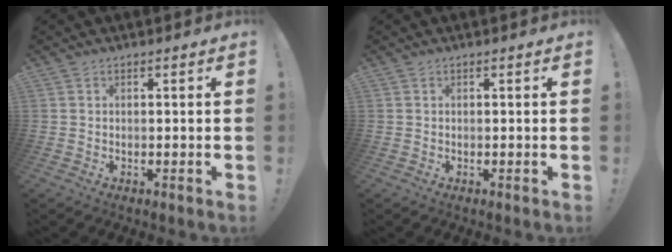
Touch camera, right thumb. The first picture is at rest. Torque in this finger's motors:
{"motor_torque": [0.00, 0.00, 0.00, 0.00, 0.00]}